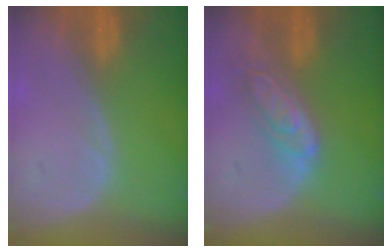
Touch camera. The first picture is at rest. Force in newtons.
{"total": 6.2, "press": 5.5, "slide": 3.0}